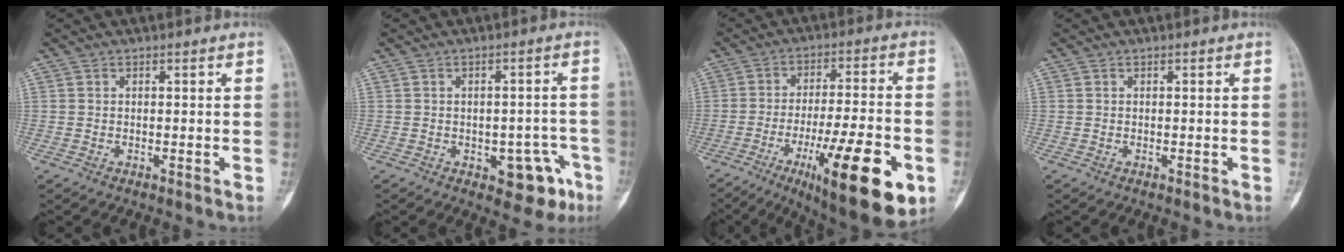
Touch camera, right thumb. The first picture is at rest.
{"total": 10.4, "force": [-4.6, 5.2, 7.8], "torque": [-0.056, 0.031, -0.048]}
{"total": 21.1, "force": [-8.5, 5.4, 18.6], "torque": [-0.257, 0.021, -0.121]}
{"total": 0.0}